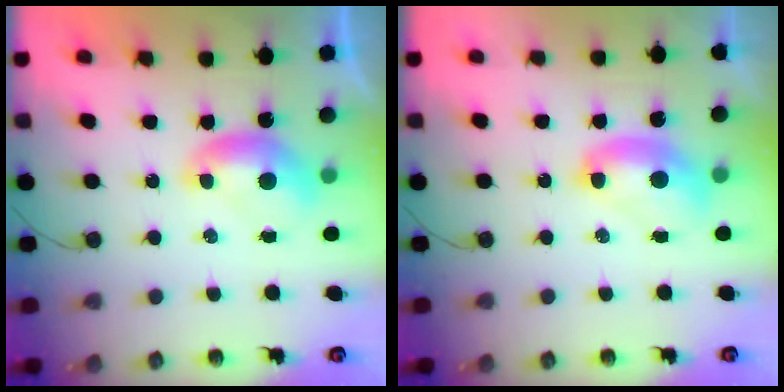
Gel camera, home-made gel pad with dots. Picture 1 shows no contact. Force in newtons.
{"total": 2.5, "press": 2.5, "slide": 0.1}